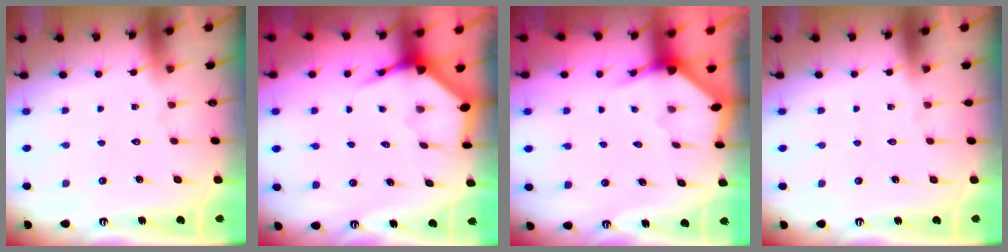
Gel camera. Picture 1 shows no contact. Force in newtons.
{"total": 3.9, "press": 3.9, "slide": 0.5}
{"total": 2.8, "press": 2.8, "slide": 0.2}
{"total": 0.0}